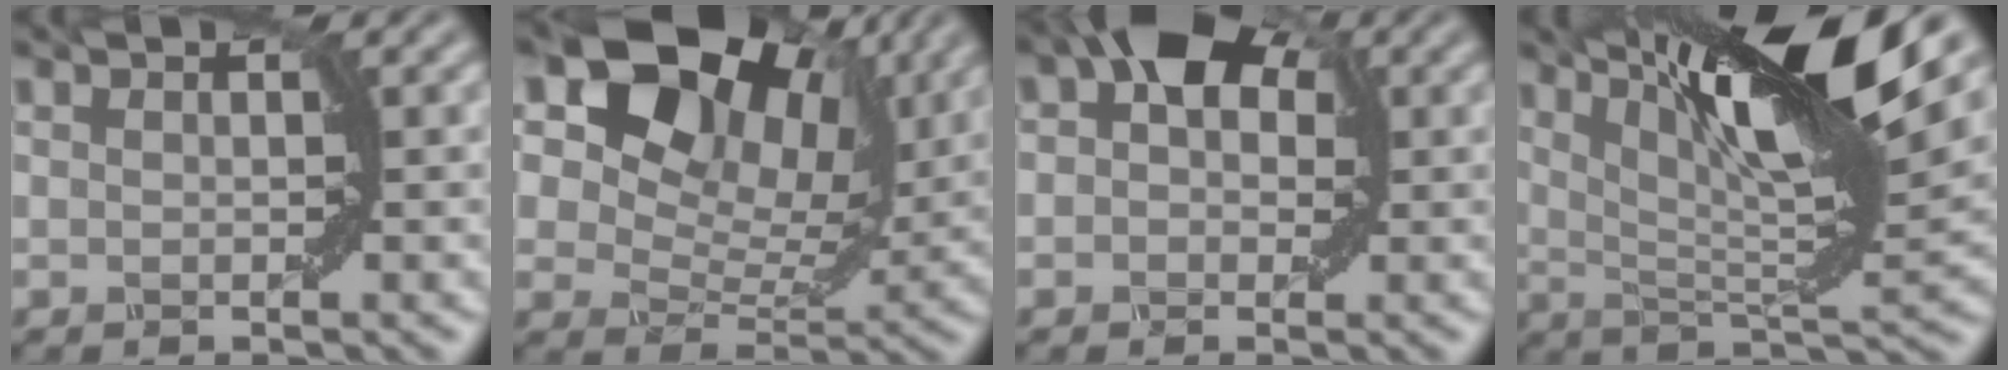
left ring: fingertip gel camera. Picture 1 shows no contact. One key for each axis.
{"total": 14.2, "fx": 7.9, "fy": 8.5, "fz": 8.2, "tx": -0.158, "ty": 0.036, "tz": 0.125}
{"total": 6.6, "fx": 2.1, "fy": 4.6, "fz": 4.3, "tx": -0.044, "ty": 0.040, "tz": -0.008}
{"total": 11.9, "fx": 6.3, "fy": 1.9, "fz": 9.9, "tx": -0.160, "ty": 0.009, "tz": 0.112}